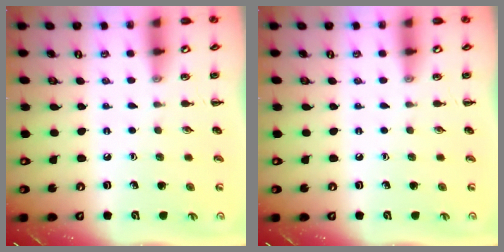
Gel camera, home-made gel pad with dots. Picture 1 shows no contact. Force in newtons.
{"total": 0.0}